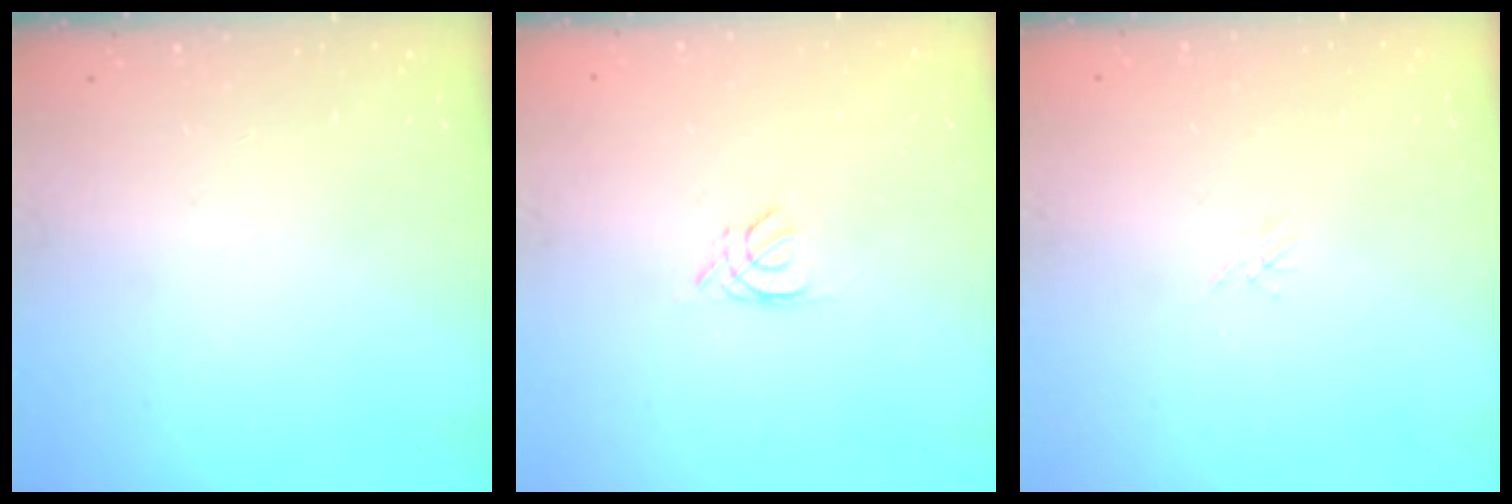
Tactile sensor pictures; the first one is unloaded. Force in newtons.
{"total": 1.3, "press": 1.3, "slide": 0.3}
{"total": 0.0}